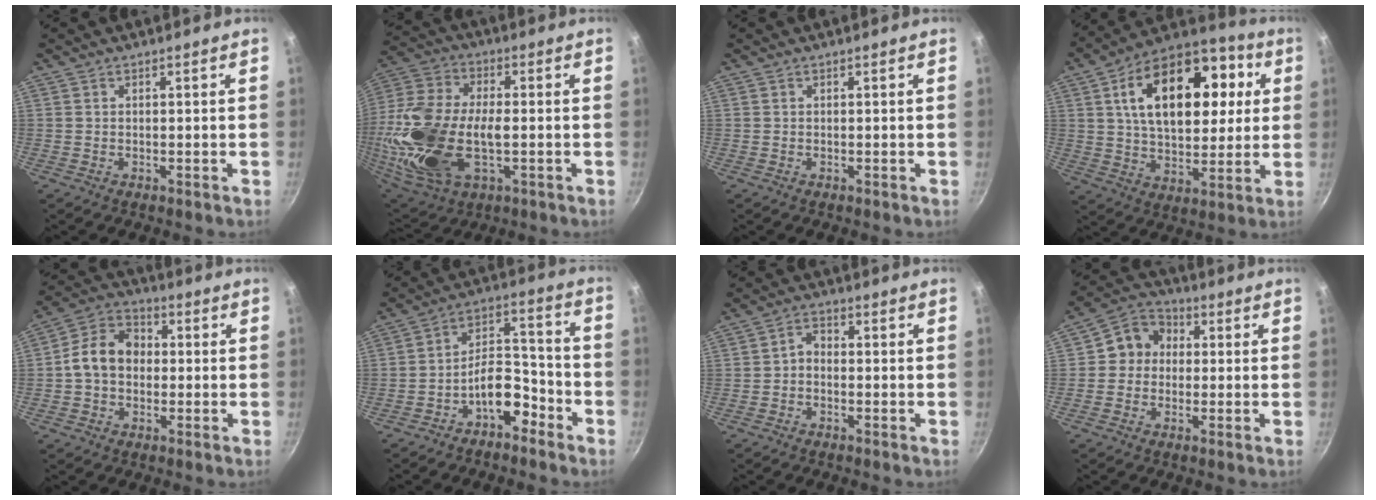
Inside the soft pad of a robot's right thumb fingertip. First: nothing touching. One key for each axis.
{"total": 23.5, "fx": -3.3, "fy": 12.2, "fz": 19.8, "tx": -0.442, "ty": -0.007, "tz": -0.048}
{"total": 0.0}
{"total": 24.0, "fx": 6.1, "fy": 13.9, "fz": 18.5, "tx": -0.257, "ty": 0.013, "tz": 0.091}
{"total": 10.3, "fx": -0.3, "fy": 8.0, "fz": 6.4, "tx": -0.101, "ty": 0.034, "tz": -0.017}
{"total": 9.4, "fx": -5.2, "fy": 5.0, "fz": 6.0, "tx": -0.080, "ty": 0.069, "tz": -0.094}
{"total": 2.9, "fx": -0.7, "fy": 2.0, "fz": 1.9, "tx": -0.022, "ty": 0.017, "tz": -0.024}
{"total": 8.0, "fx": 0.2, "fy": 7.0, "fz": 3.9, "tx": -0.039, "ty": 0.025, "tz": -0.012}